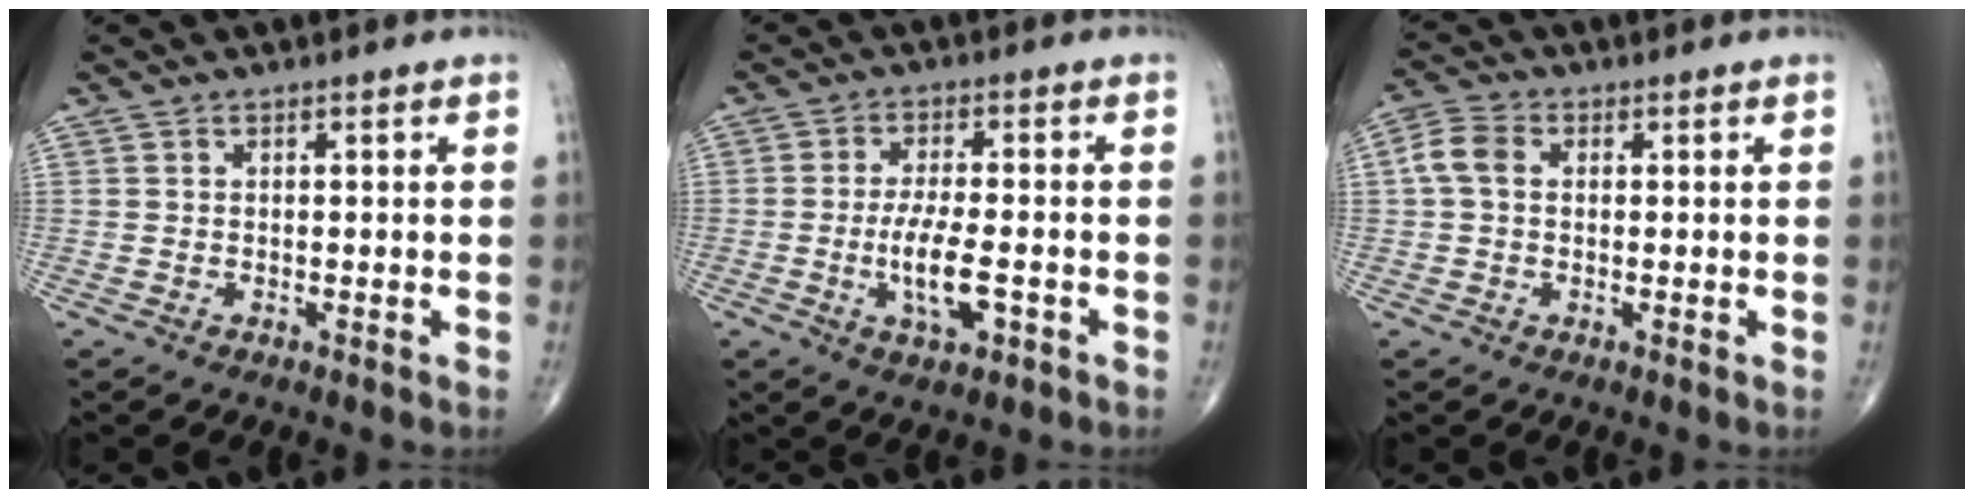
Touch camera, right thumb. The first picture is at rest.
{"total": 7.5, "force": [-2.1, 2.5, 6.7], "torque": [-0.127, 0.001, -0.036]}
{"total": 4.9, "force": [0.5, 3.5, 3.3], "torque": [-0.075, 0.015, 0.005]}